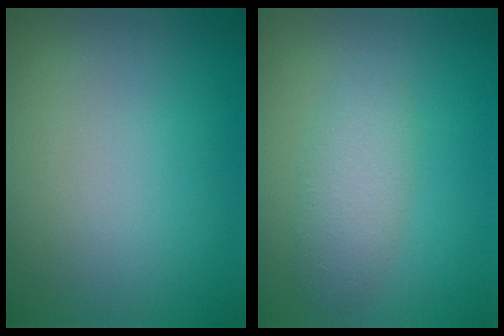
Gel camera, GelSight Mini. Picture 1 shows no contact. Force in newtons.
{"total": 2.7, "press": 2.7, "slide": 0.0}